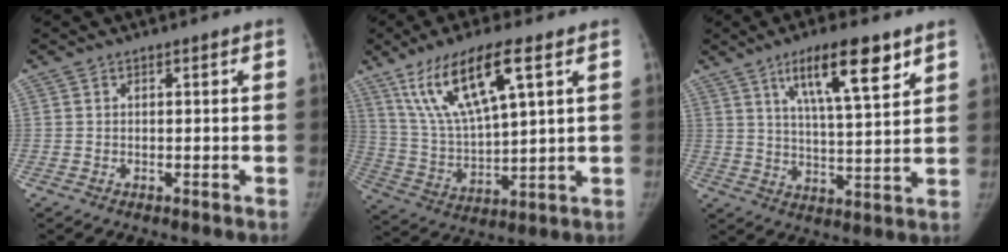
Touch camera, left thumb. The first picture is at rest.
{"total": 16.1, "force": [8.3, 4.3, 13.2], "torque": [-0.253, -0.020, 0.166]}
{"total": 13.2, "force": [7.4, 3.1, 10.5], "torque": [-0.160, -0.034, 0.124]}